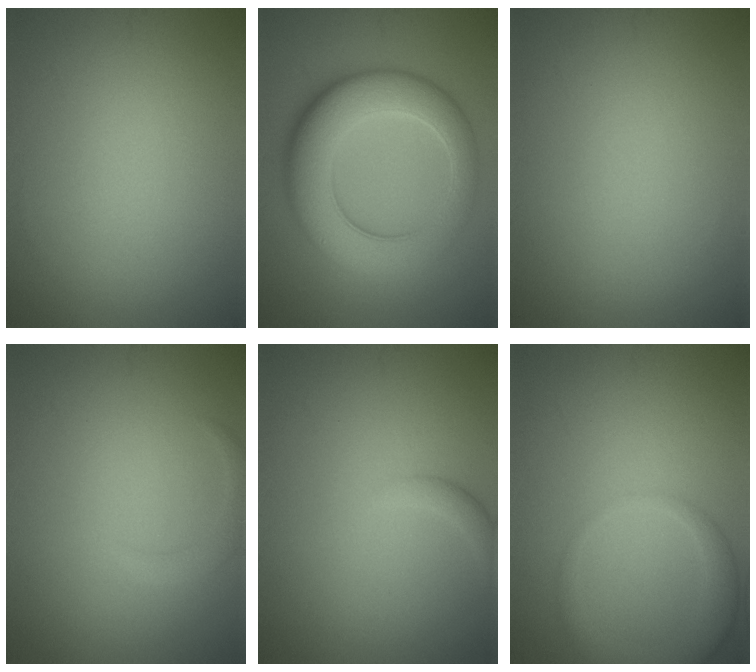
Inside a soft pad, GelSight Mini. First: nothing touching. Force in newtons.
{"total": 9.4, "press": 9.4, "slide": 0.1}
{"total": 0.0}
{"total": 1.6, "press": 1.6, "slide": 0.1}
{"total": 1.1, "press": 1.1, "slide": 0.2}
{"total": 3.5, "press": 3.5, "slide": 0.2}